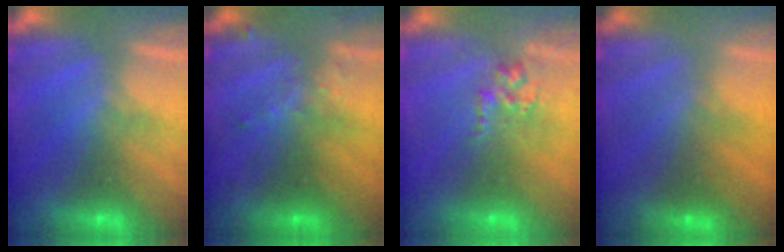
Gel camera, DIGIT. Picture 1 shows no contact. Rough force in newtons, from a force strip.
{"total": 3.6}
{"total": 2.8}
{"total": 1.6}